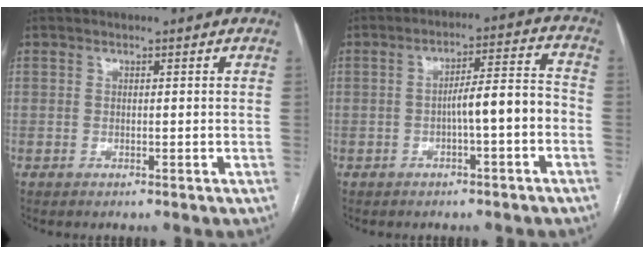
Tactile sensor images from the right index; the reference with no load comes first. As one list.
[{"total": 6.8, "force": [-2.0, 0.7, 6.5], "torque": [-0.098, 0.028, -0.027]}]